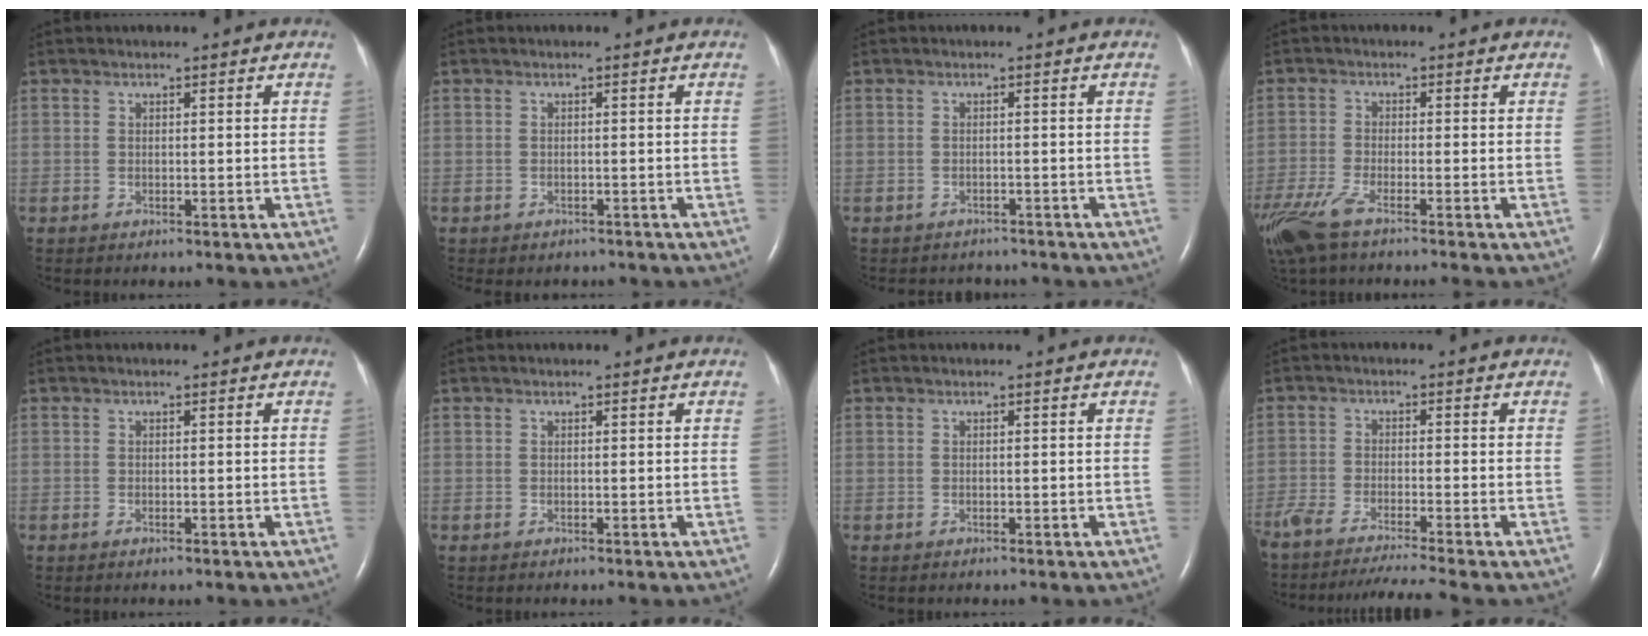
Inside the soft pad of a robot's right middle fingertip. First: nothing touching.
{"total": 1.9, "force": [-1.6, 1.0, 0.2], "torque": [-0.007, 0.000, -0.020]}
{"total": 4.1, "force": [-3.7, 1.7, 0.1], "torque": [-0.006, 0.002, -0.045]}
{"total": 8.5, "force": [-6.2, 1.2, 5.7], "torque": [-0.120, -0.019, -0.120]}
{"total": 0.6, "force": [-0.4, 0.1, 0.5], "torque": [-0.012, -0.002, -0.004]}
{"total": 0.0}
{"total": 0.0}
{"total": 12.6, "force": [-11.1, -1.1, 5.8], "torque": [-0.082, -0.032, -0.180]}